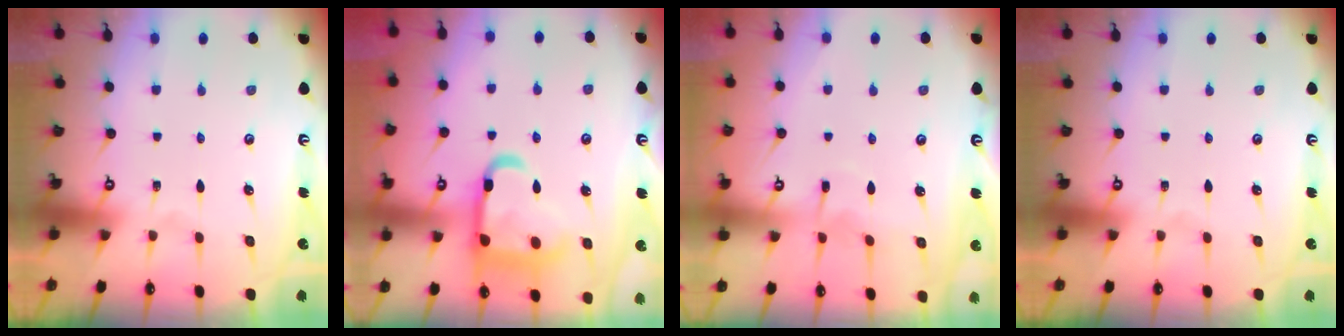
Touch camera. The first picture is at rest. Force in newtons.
{"total": 18.7, "press": 18.6, "slide": 1.6}
{"total": 3.1, "press": 3.1, "slide": 0.4}
{"total": 0.0}